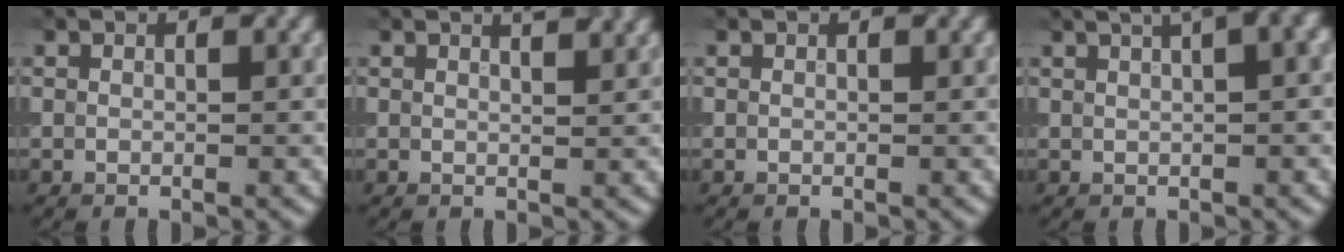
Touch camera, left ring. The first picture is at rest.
{"total": 1.1, "force": [1.0, -0.1, 0.4], "torque": [-0.008, 0.003, 0.023]}
{"total": 0.0}
{"total": 5.8, "force": [3.1, 1.8, 4.5], "torque": [-0.062, 0.040, 0.044]}